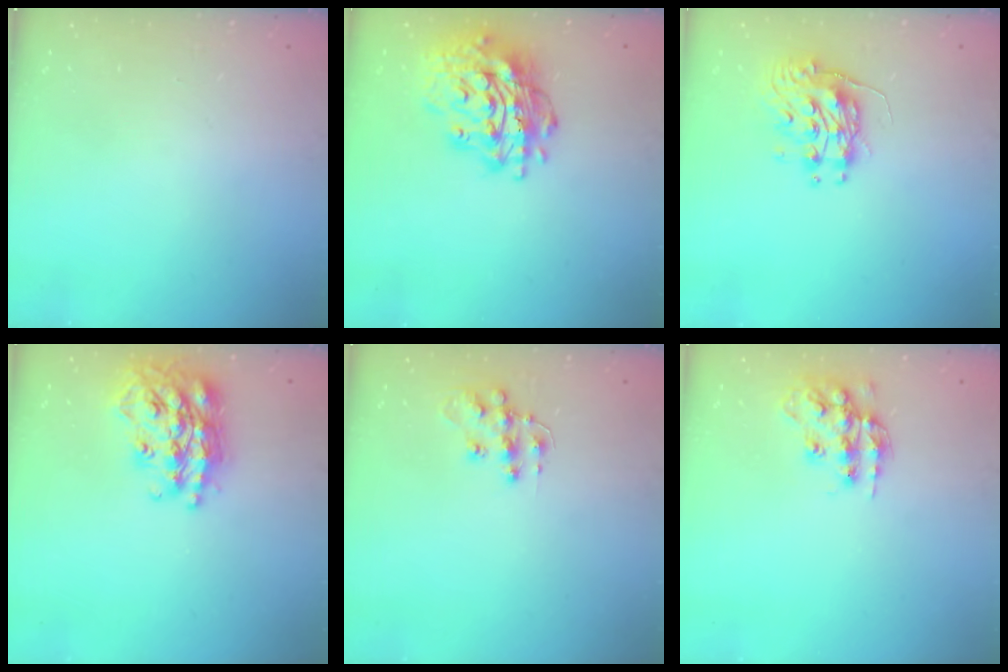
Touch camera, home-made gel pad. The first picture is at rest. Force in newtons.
{"total": 19.1, "press": 19.0, "slide": 1.9}
{"total": 9.6, "press": 9.6, "slide": 0.4}
{"total": 23.2, "press": 23.2, "slide": 1.8}
{"total": 10.7, "press": 10.7, "slide": 0.7}
{"total": 14.0, "press": 14.0, "slide": 0.6}